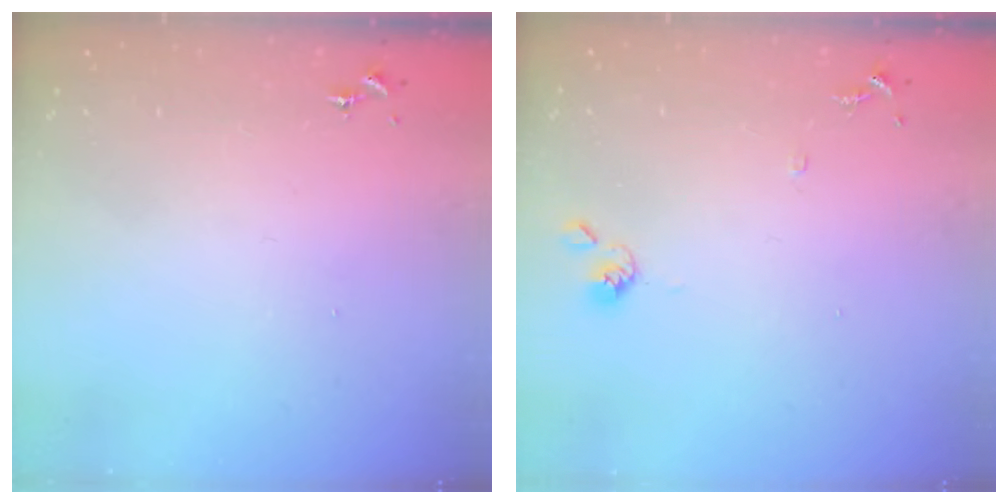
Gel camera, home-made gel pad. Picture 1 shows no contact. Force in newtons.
{"total": 7.8, "press": 7.8, "slide": 0.7}